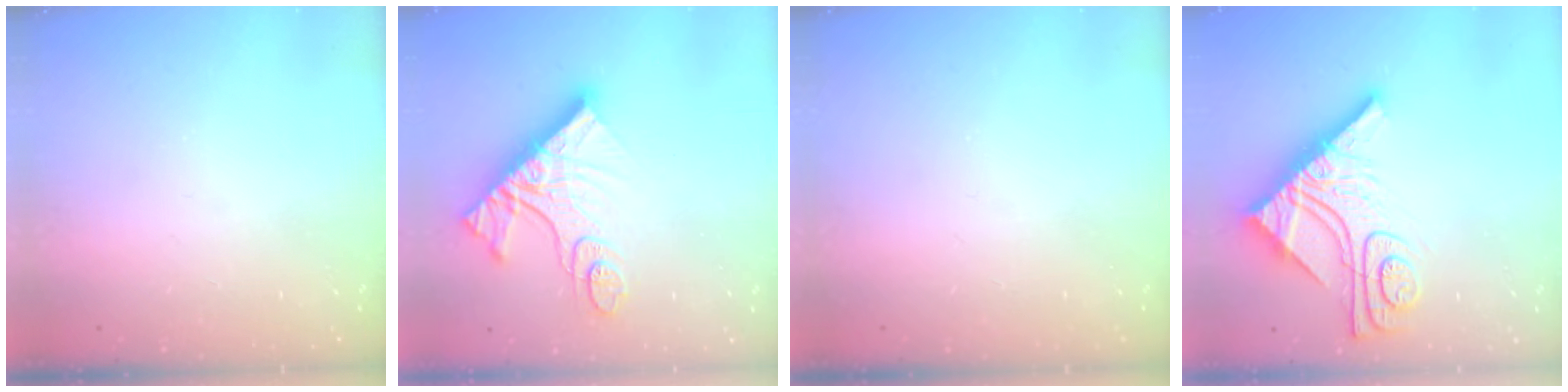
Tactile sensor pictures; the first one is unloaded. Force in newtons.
{"total": 17.3, "press": 17.2, "slide": 1.5}
{"total": 0.0}
{"total": 16.9, "press": 16.8, "slide": 1.5}